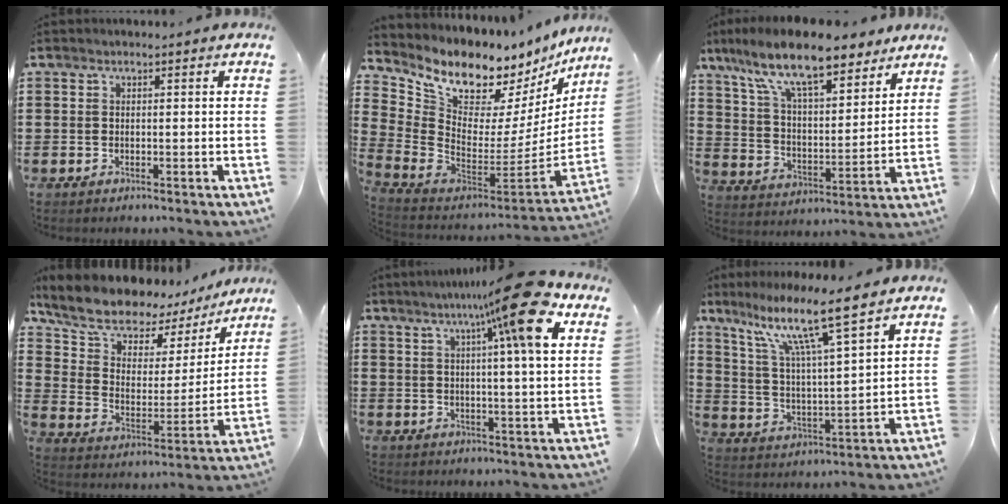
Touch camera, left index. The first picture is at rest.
{"total": 8.7, "force": [7.5, 3.2, 3.1], "torque": [-0.091, -0.082, 0.129]}
{"total": 12.9, "force": [10.1, 2.8, 7.5], "torque": [-0.179, -0.036, 0.178]}
{"total": 9.2, "force": [8.0, 3.8, 2.5], "torque": [-0.088, -0.055, 0.138]}
{"total": 13.1, "force": [6.9, 0.1, 11.1], "torque": [-0.187, -0.014, 0.099]}
{"total": 10.1, "force": [7.6, 0.0, 6.7], "torque": [-0.147, -0.044, 0.122]}